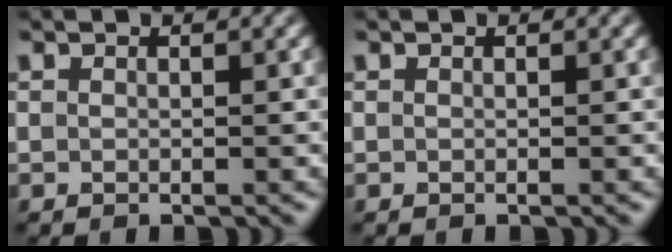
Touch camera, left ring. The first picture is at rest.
{"total": 0.0}